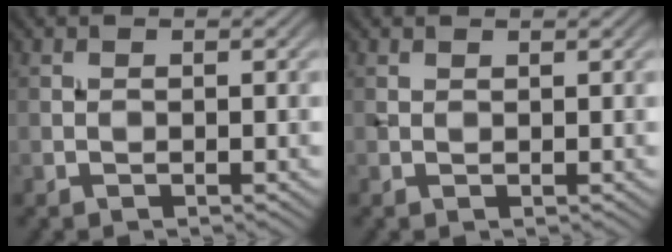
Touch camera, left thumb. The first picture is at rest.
{"total": 0.6, "force": [0.6, 0.2, 0.2], "torque": [-0.006, 0.000, 0.012]}